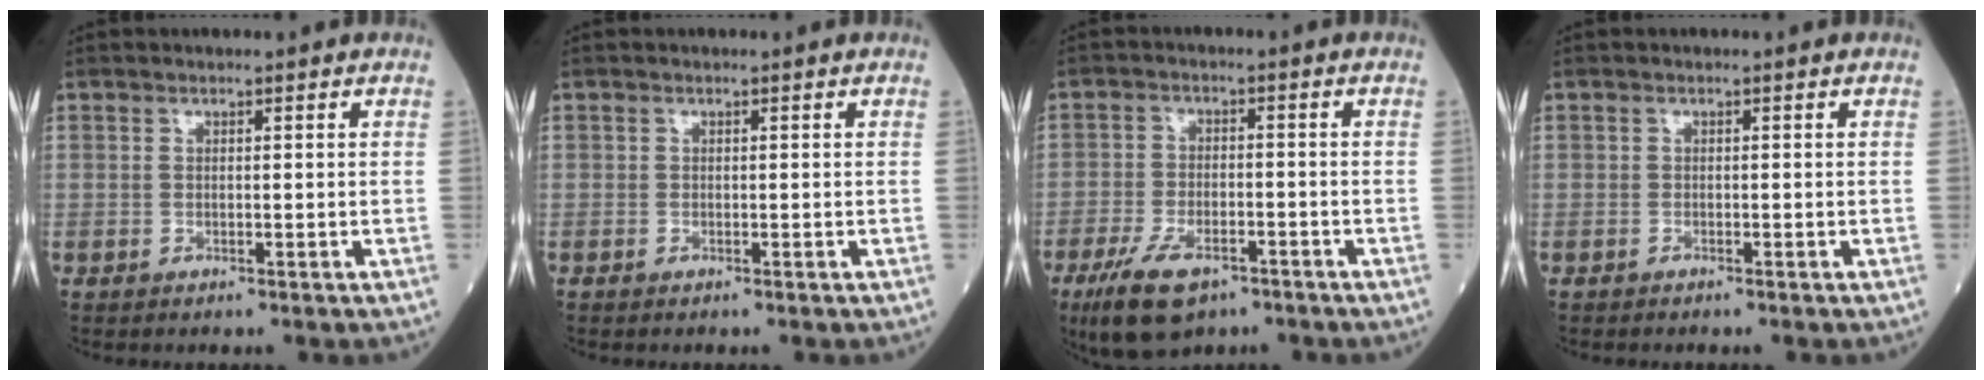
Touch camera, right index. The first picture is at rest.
{"total": 0.0}
{"total": 8.9, "force": [-5.7, 3.7, 5.8], "torque": [-0.119, -0.013, -0.096]}
{"total": 0.0}